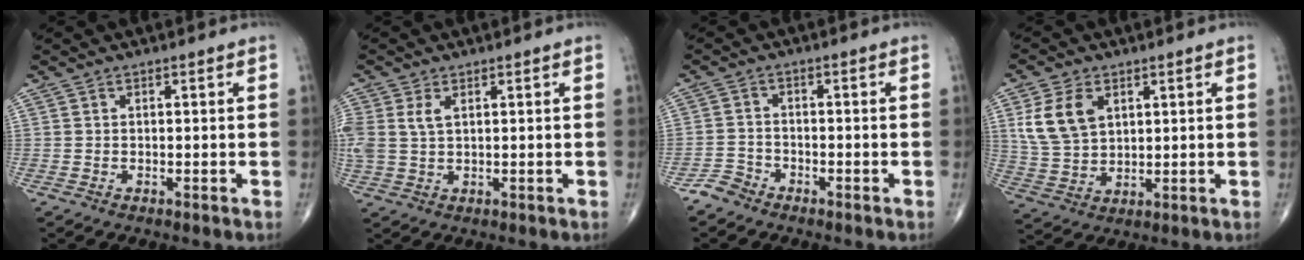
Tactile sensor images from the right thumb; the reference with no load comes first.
{"total": 4.9, "force": [1.6, 2.8, 3.7], "torque": [-0.096, 0.007, 0.039]}
{"total": 2.9, "force": [-2.5, 1.5, 0.1], "torque": [0.001, 0.007, -0.054]}
{"total": 9.7, "force": [3.5, 6.4, 6.4], "torque": [-0.119, -0.008, 0.077]}